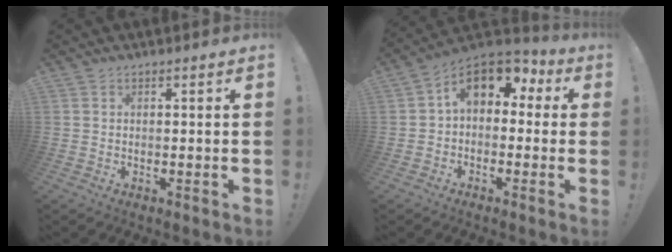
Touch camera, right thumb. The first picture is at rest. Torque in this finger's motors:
{"motor_torque": [1.60, 1.74, 1.07, -0.07, 0.04]}